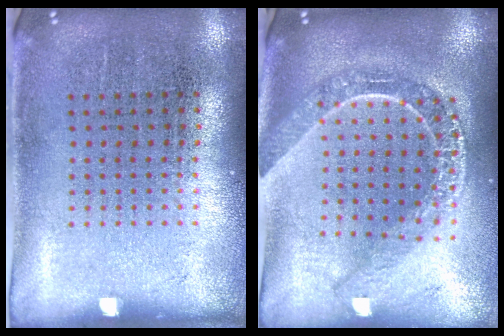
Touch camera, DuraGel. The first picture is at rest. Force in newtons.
{"total": 2.1, "press": 1.8, "slide": 1.0}